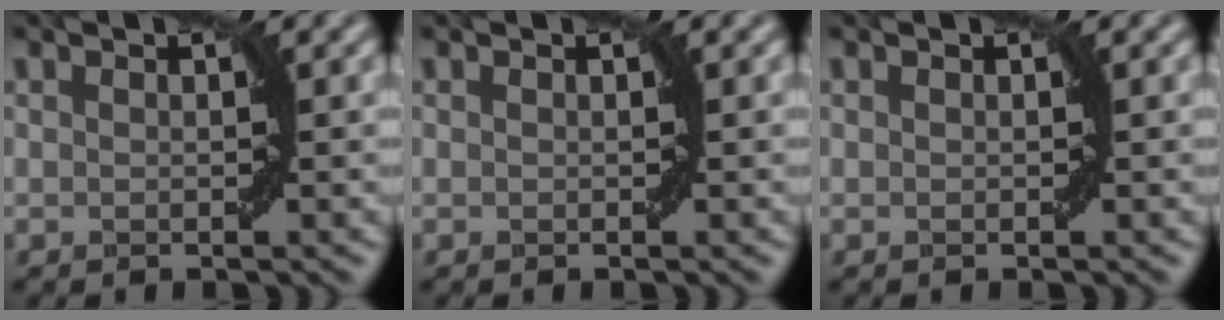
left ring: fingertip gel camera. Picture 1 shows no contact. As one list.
[{"total": 0.0}, {"total": 0.0}]